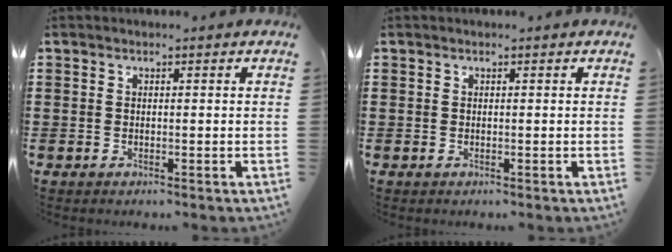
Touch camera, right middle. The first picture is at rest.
{"total": 0.0}